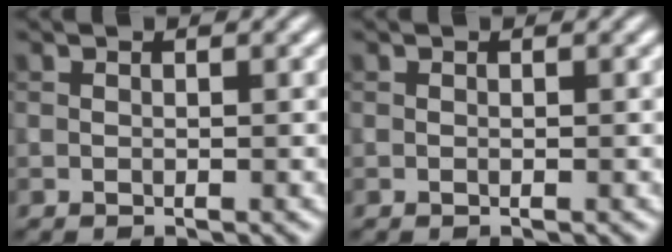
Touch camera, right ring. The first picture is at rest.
{"total": 0.0}